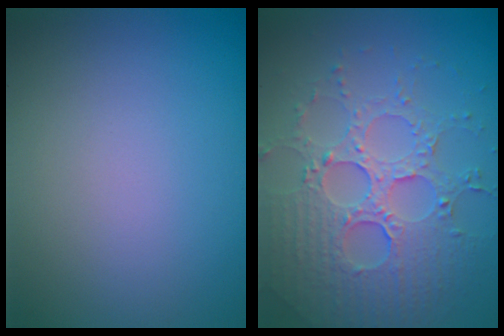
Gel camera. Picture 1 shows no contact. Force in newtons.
{"total": 5.1, "press": 4.5, "slide": 2.3}